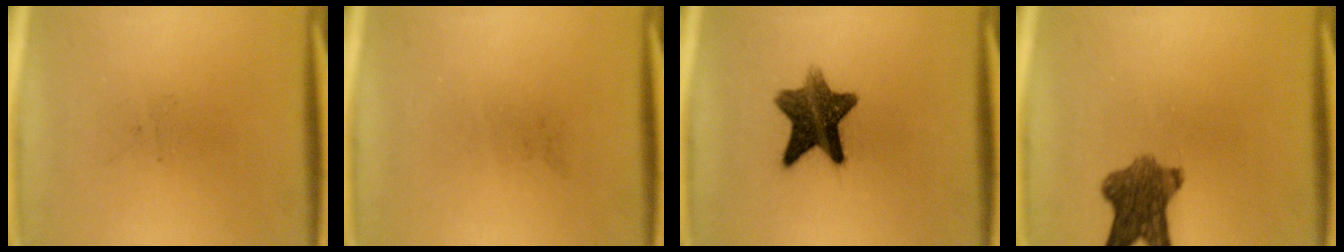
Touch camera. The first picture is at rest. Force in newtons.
{"total": 0.0}
{"total": 10.5}
{"total": 8.1}